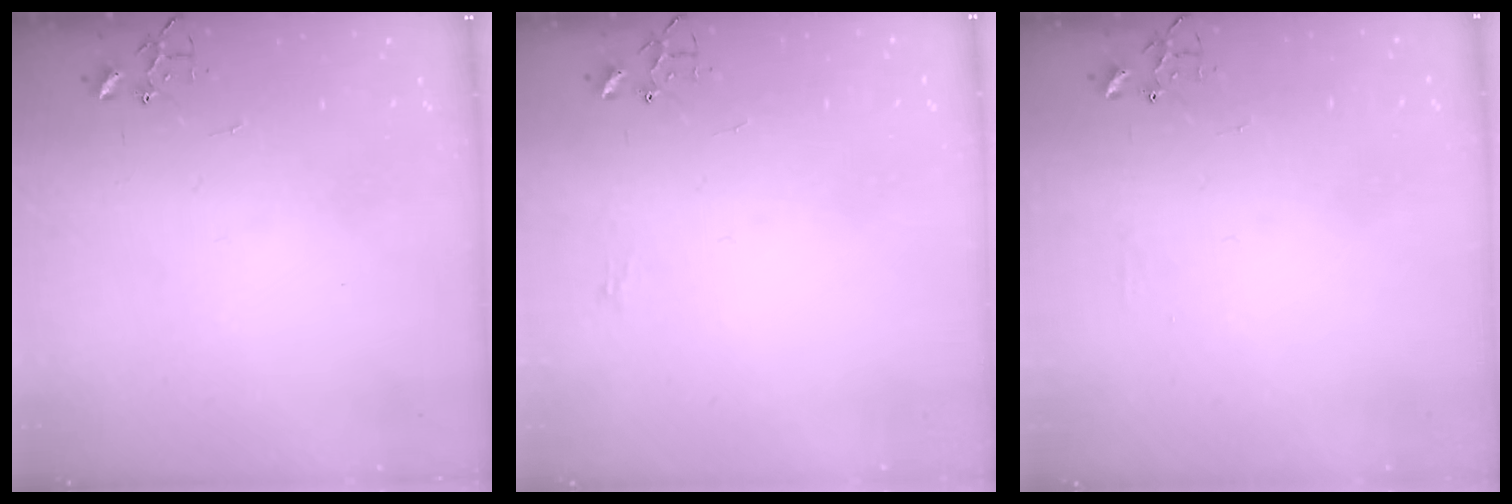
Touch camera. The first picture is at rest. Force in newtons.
{"total": 5.0, "press": 5.0, "slide": 0.7}
{"total": 4.6, "press": 4.6, "slide": 0.7}